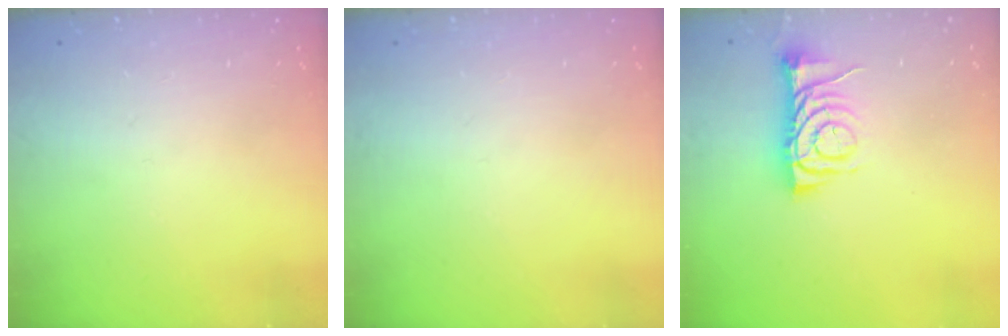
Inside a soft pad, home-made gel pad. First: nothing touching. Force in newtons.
{"total": 0.0}
{"total": 6.7, "press": 6.7, "slide": 0.7}